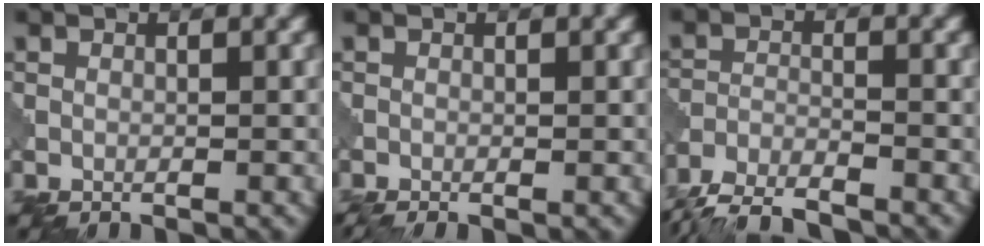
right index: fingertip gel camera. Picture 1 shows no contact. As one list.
[{"total": 1.1, "force": [-0.7, 0.3, 0.8], "torque": [-0.018, -0.004, -0.014]}, {"total": 6.1, "force": [-5.6, 1.0, 2.1], "torque": [-0.039, -0.017, -0.104]}]